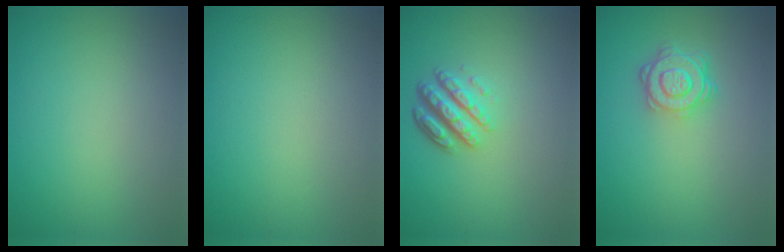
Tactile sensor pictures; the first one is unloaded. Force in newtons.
{"total": 0.0}
{"total": 4.4, "press": 3.2, "slide": 3.0}
{"total": 4.1, "press": 3.1, "slide": 2.6}